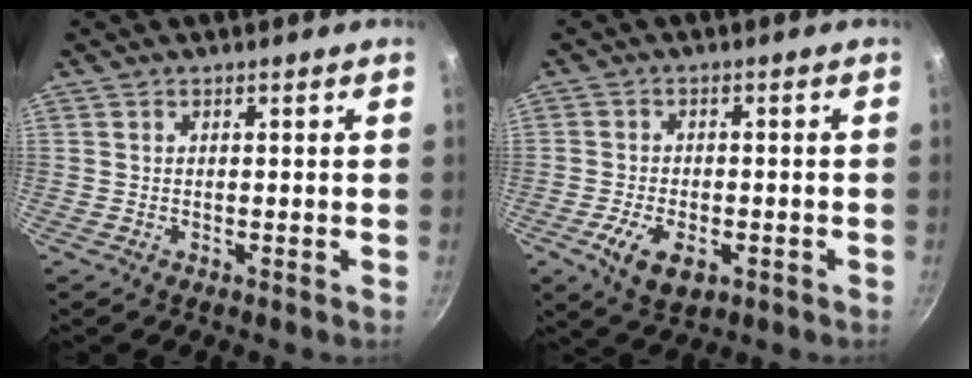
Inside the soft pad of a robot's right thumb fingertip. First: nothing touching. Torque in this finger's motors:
{"motor_torque": [-0.32, 0.38, 0.28, 0.11, 0.06]}